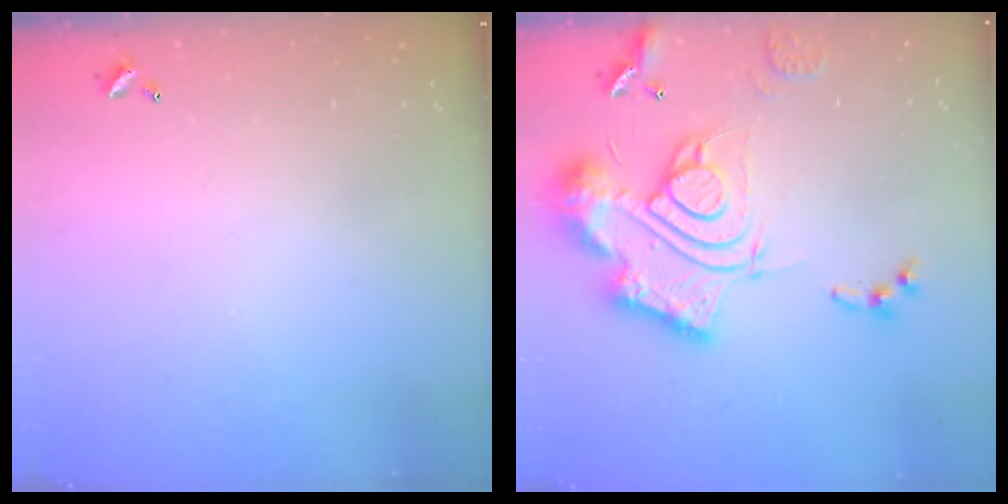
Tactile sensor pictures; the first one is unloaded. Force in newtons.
{"total": 23.3, "press": 23.1, "slide": 2.3}